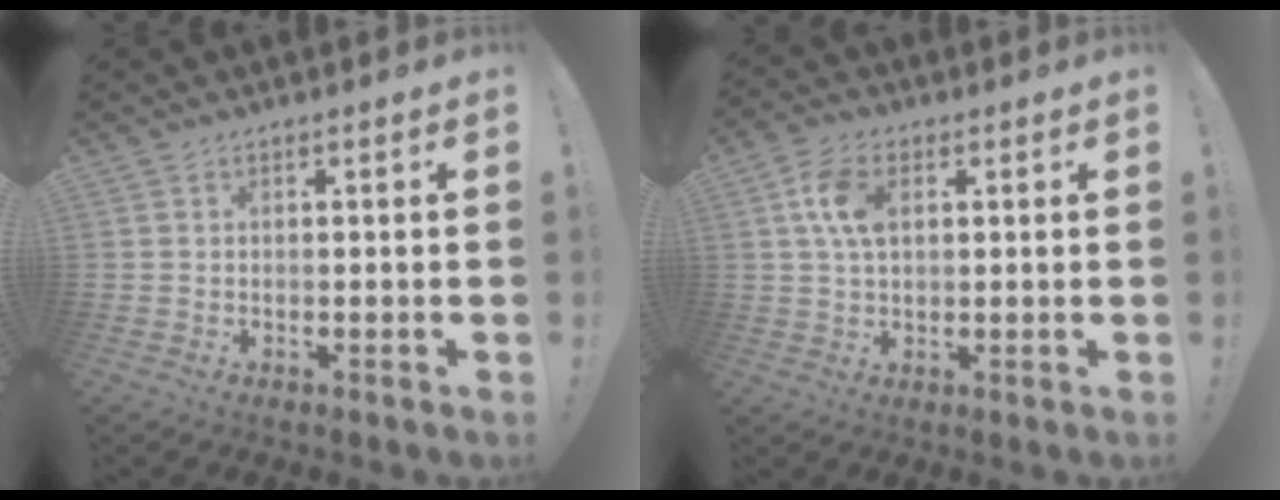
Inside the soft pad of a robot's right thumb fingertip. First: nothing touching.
{"total": 9.0, "force": [2.2, 5.9, 6.5], "torque": [-0.126, 0.006, 0.042]}